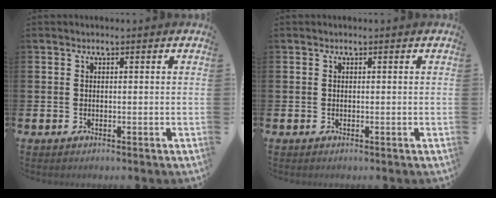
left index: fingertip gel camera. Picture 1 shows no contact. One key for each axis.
{"total": 0.0}